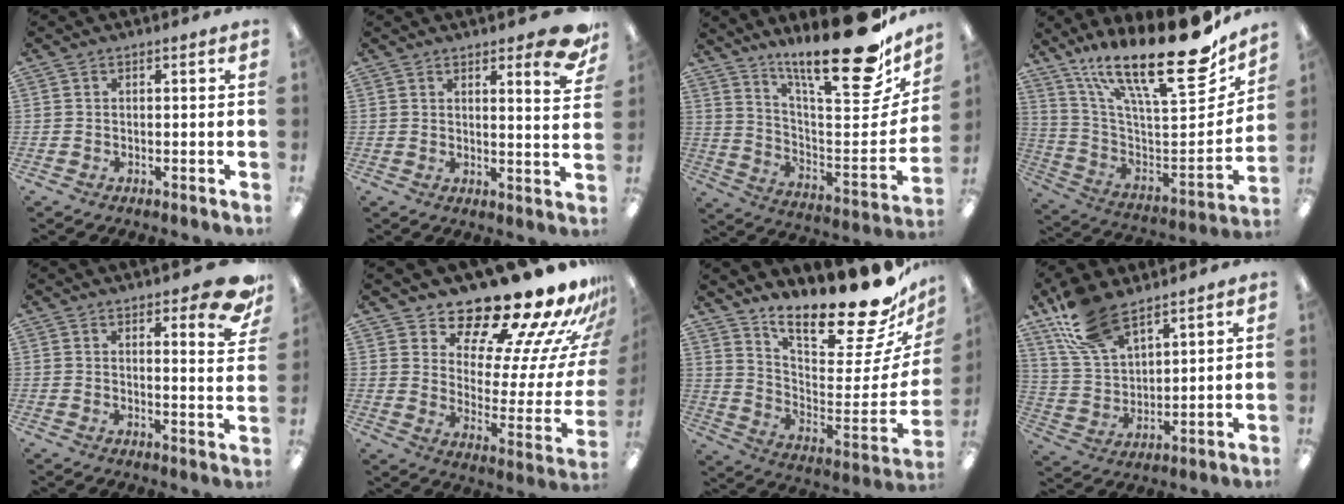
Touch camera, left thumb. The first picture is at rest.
{"total": 9.1, "force": [6.5, 2.2, 6.0], "torque": [-0.067, -0.039, 0.103]}
{"total": 25.7, "force": [20.0, 5.8, 15.1], "torque": [-0.204, -0.152, 0.318]}
{"total": 27.2, "force": [18.9, 6.8, 18.3], "torque": [-0.276, -0.143, 0.314]}
{"total": 10.1, "force": [7.2, 2.9, 6.4], "torque": [-0.068, -0.047, 0.118]}
{"total": 22.2, "force": [19.5, 5.2, 9.3], "torque": [-0.125, -0.164, 0.323]}
{"total": 21.9, "force": [18.1, 4.8, 11.5], "torque": [-0.145, -0.155, 0.292]}
{"total": 14.7, "force": [10.4, 6.7, 7.8], "torque": [-0.172, -0.032, 0.199]}